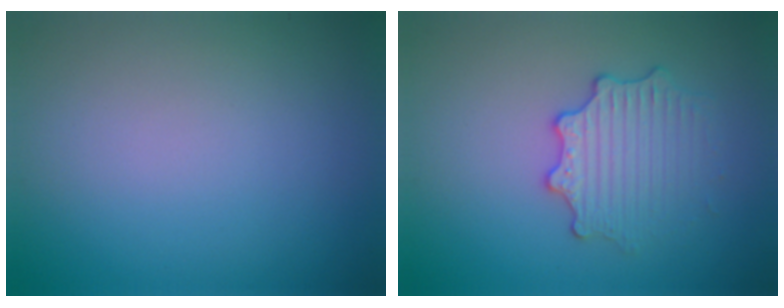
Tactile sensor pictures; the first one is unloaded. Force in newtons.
{"total": 2.9, "press": 2.8, "slide": 0.9}